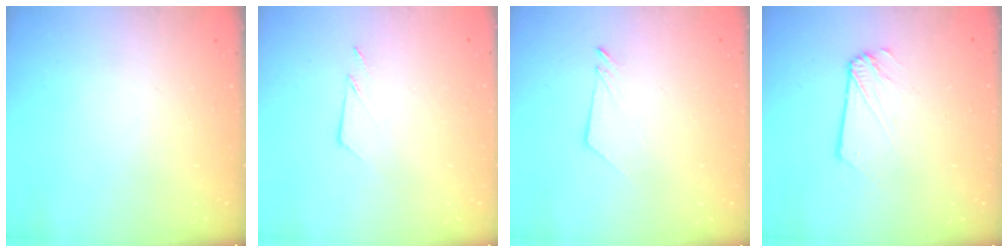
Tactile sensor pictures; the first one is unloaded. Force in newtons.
{"total": 4.2, "press": 4.2, "slide": 0.5}
{"total": 2.6, "press": 2.6, "slide": 0.3}
{"total": 1.2, "press": 1.2, "slide": 0.1}